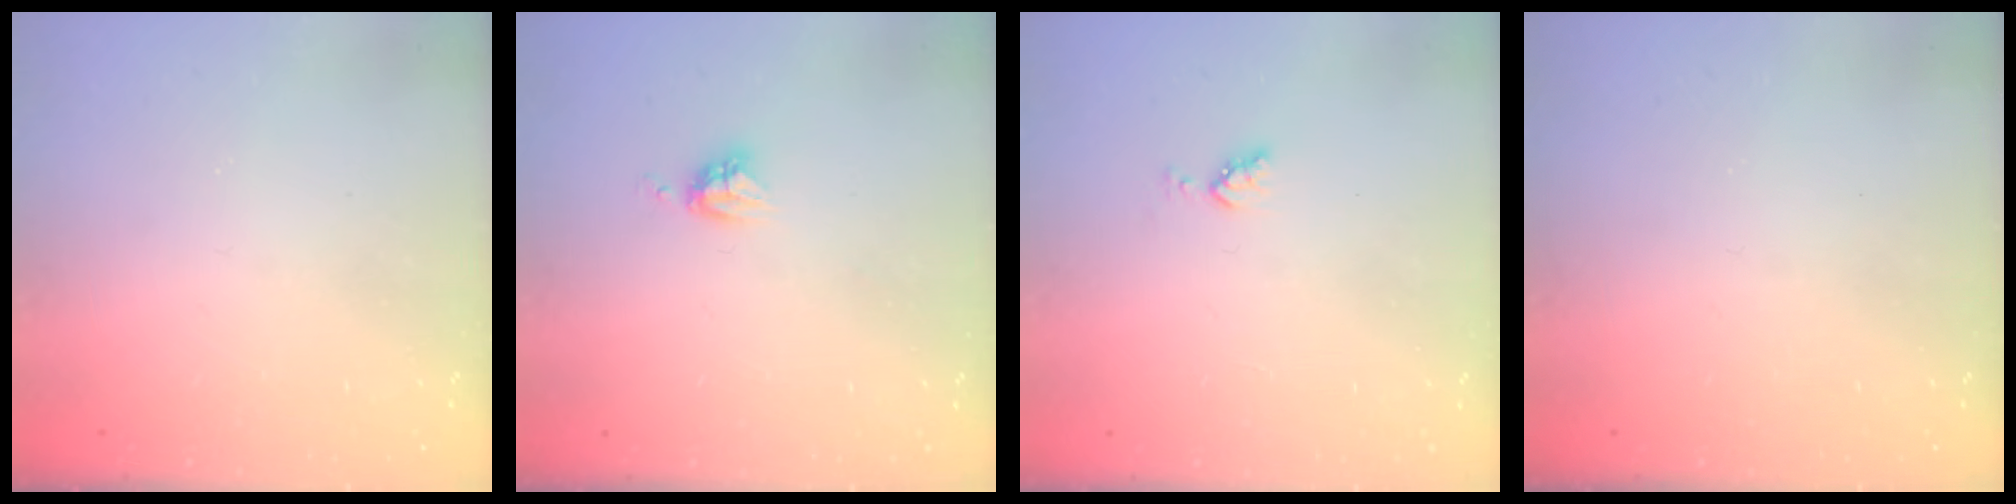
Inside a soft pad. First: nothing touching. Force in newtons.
{"total": 3.8, "press": 3.8, "slide": 0.4}
{"total": 3.5, "press": 3.4, "slide": 0.9}
{"total": 0.0}